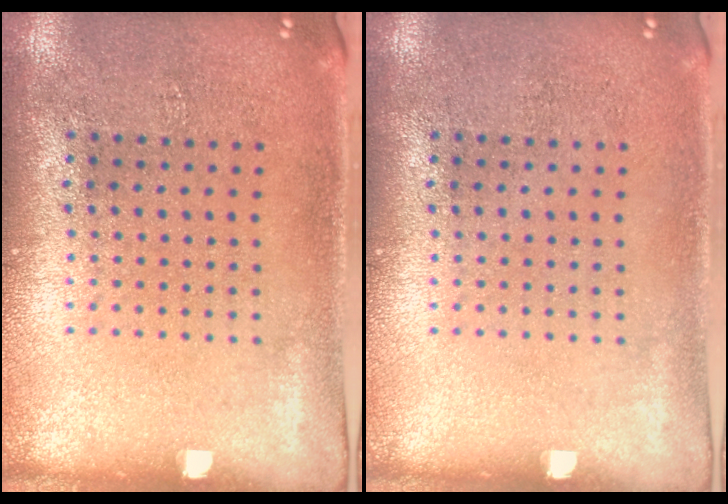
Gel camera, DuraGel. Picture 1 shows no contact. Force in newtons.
{"total": 0.0}